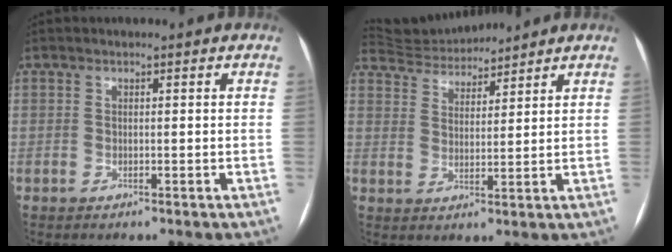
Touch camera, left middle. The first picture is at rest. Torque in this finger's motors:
{"motor_torque": [-0.08, -0.11, -0.19, -0.05]}